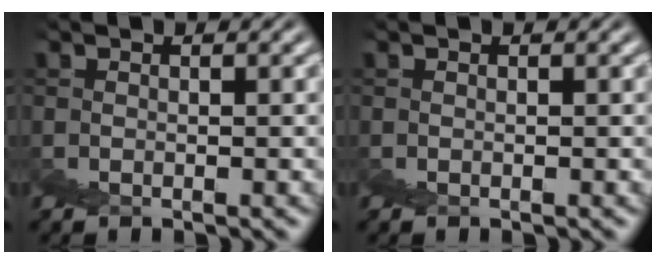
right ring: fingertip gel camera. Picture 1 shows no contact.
{"total": 0.0}